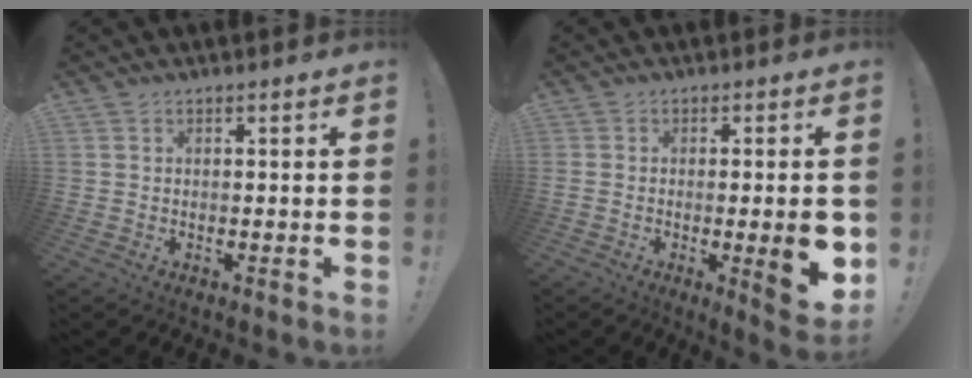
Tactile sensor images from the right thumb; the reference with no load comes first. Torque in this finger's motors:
{"motor_torque": [1.87, 3.13, 2.49, -0.29, 0.83]}